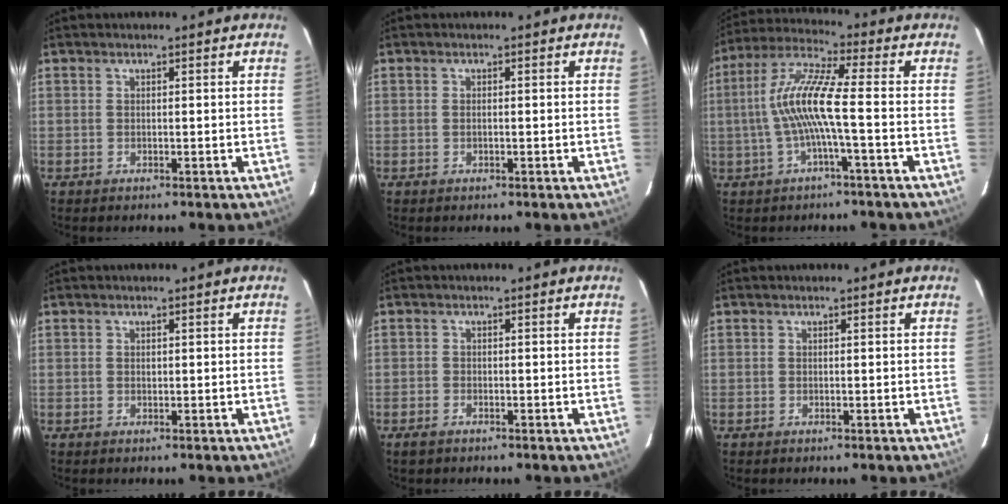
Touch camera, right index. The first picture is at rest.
{"total": 0.7, "force": [-0.1, 0.5, 0.5], "torque": [-0.011, 0.001, -0.003]}
{"total": 10.4, "force": [-1.6, 0.3, 10.3], "torque": [-0.211, 0.011, -0.030]}
{"total": 0.7, "force": [0.1, 0.6, 0.3], "torque": [-0.003, 0.002, 0.003]}
{"total": 1.8, "force": [-1.4, 0.9, 0.7], "torque": [-0.019, -0.002, -0.026]}
{"total": 0.0}